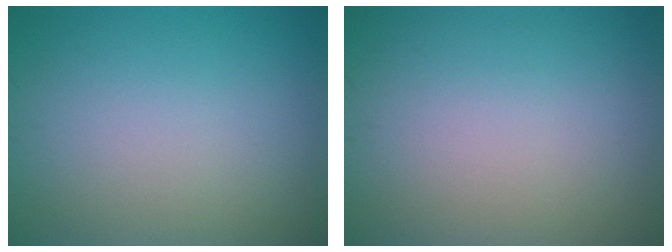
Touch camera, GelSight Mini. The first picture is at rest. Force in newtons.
{"total": 0.0}